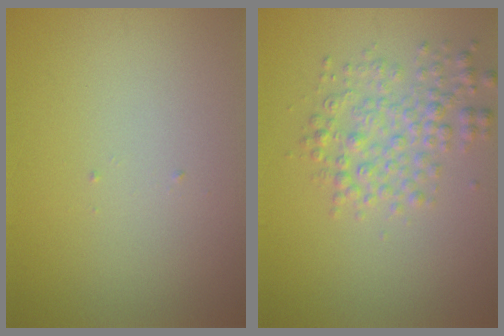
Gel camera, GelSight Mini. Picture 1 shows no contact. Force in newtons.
{"total": 3.3, "press": 3.3, "slide": 0.1}